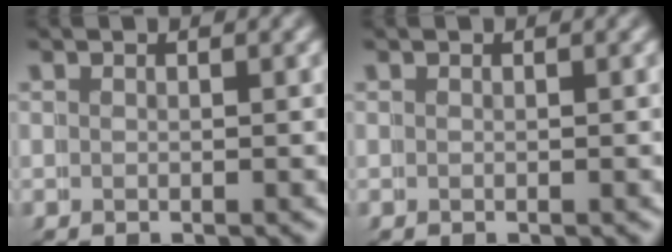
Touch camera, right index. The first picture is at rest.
{"total": 0.0}